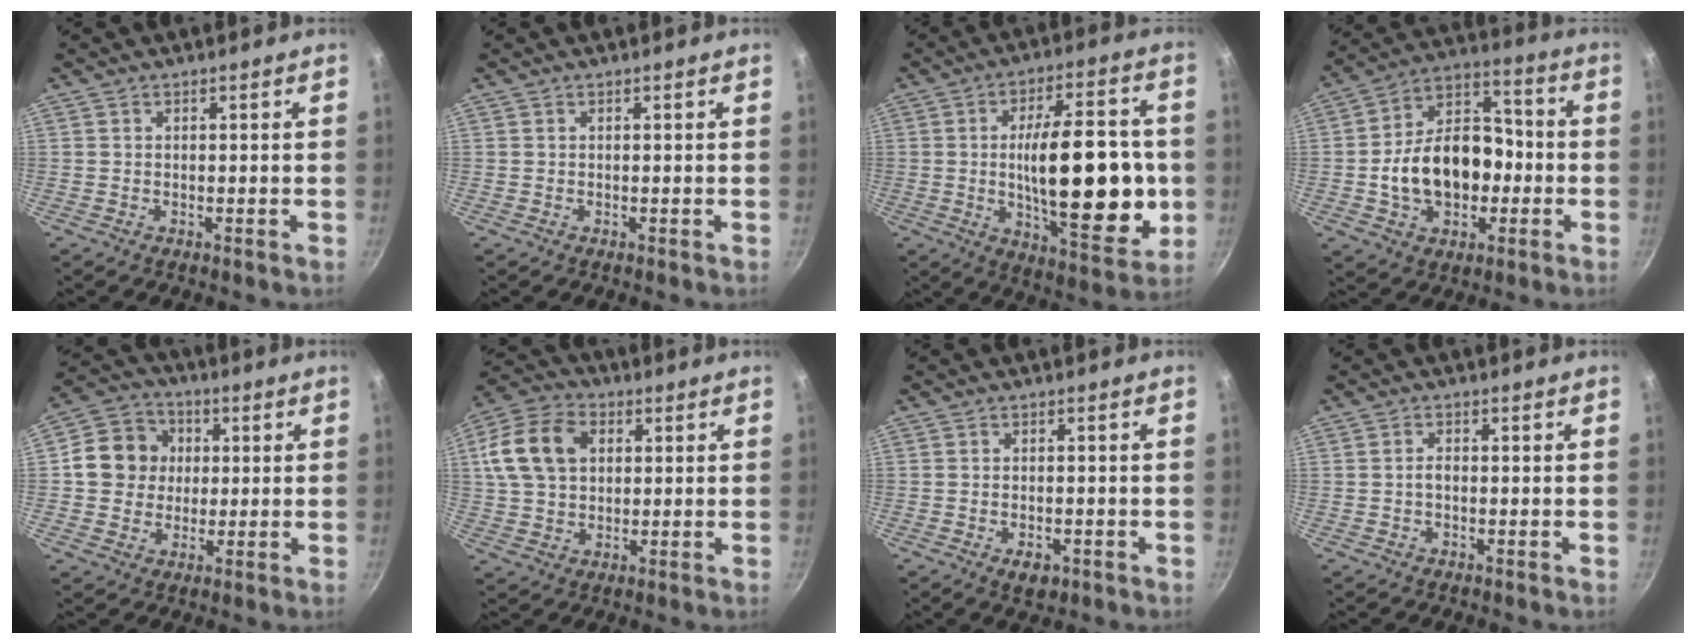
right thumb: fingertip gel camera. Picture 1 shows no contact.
{"total": 0.0}
{"total": 24.1, "force": [-1.4, 9.7, 22.0], "torque": [-0.305, -0.005, -0.015]}
{"total": 18.1, "force": [-2.7, 12.8, 12.6], "torque": [-0.177, 0.050, -0.047]}
{"total": 10.7, "force": [1.3, 9.7, 4.3], "torque": [-0.044, 0.015, 0.010]}
{"total": 13.9, "force": [3.2, 10.1, 9.0], "torque": [-0.156, 0.014, 0.047]}
{"total": 3.6, "force": [-1.6, 2.2, 2.4], "torque": [-0.036, 0.006, -0.017]}
{"total": 1.5, "force": [-0.3, 0.9, 1.2], "torque": [-0.019, 0.009, -0.006]}